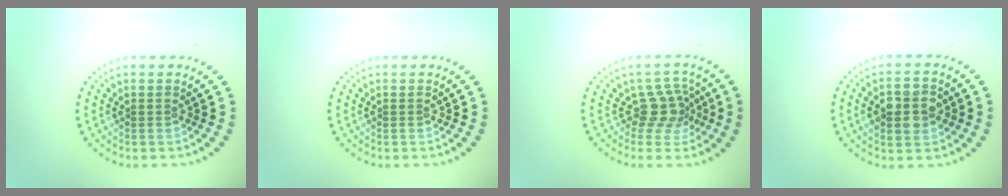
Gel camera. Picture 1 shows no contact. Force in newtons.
{"total": 0.0}
{"total": 2.9, "press": 2.2, "slide": 1.9}
{"total": 4.5, "press": 4.5, "slide": 0.1}